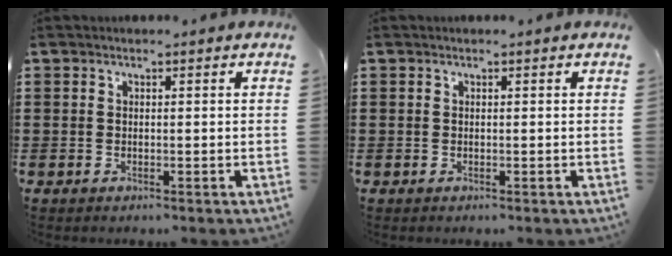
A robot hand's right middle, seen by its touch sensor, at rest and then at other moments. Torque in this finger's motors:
{"motor_torque": [-0.20, 0.08, -0.02, -0.01]}